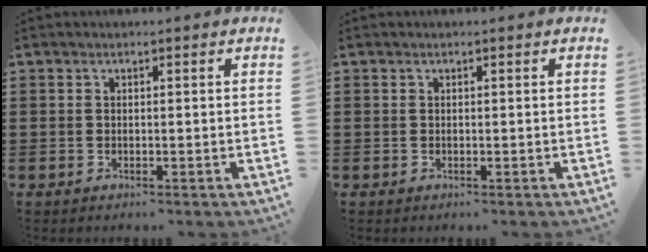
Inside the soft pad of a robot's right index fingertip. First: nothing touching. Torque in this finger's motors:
{"motor_torque": [0.26, 0.25, 0.00, 0.00]}